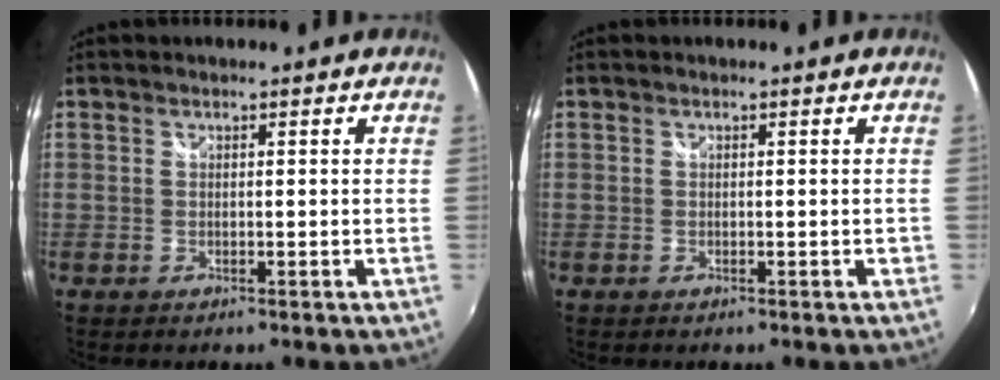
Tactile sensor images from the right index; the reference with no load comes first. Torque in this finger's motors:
{"motor_torque": [0.64, 0.58, 0.00, 0.00]}